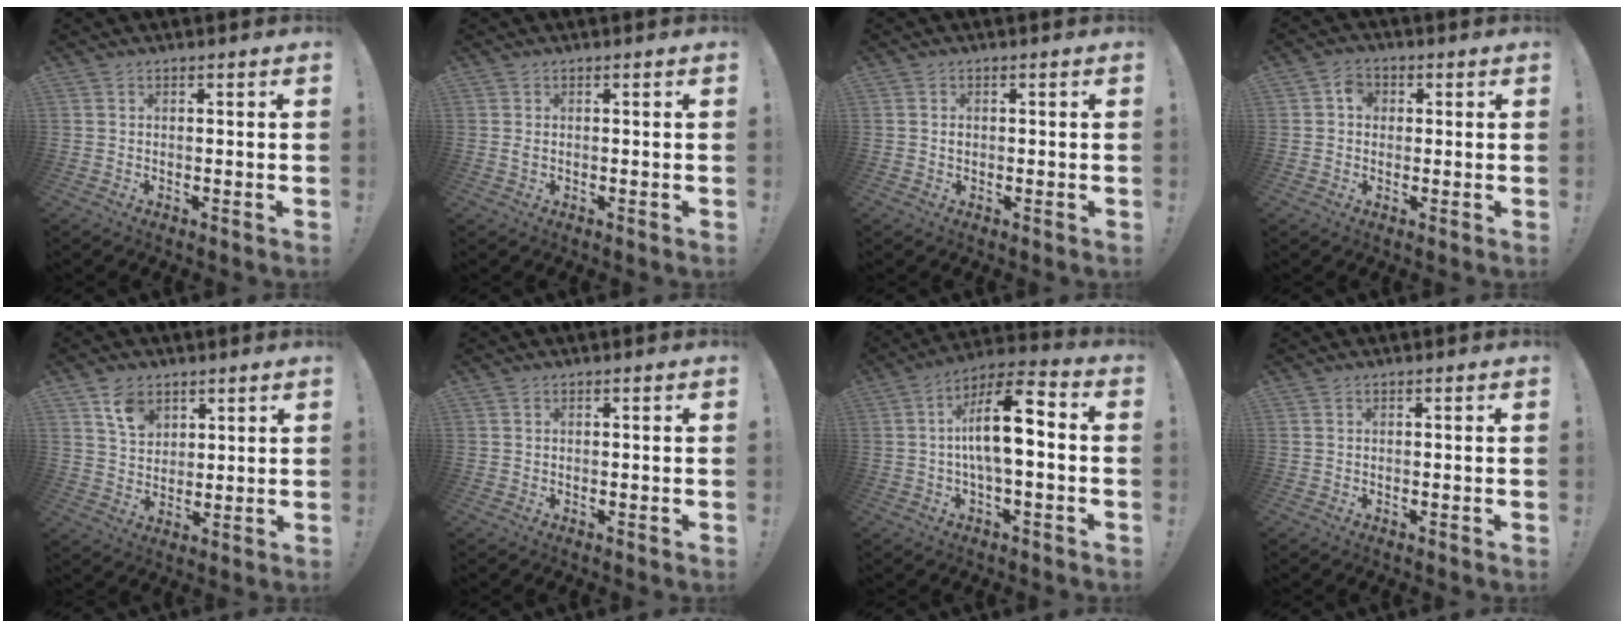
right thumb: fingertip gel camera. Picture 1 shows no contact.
{"total": 0.6, "force": [0.0, 0.3, 0.5], "torque": [-0.009, 0.001, 0.000]}
{"total": 0.7, "force": [0.0, 0.6, 0.2], "torque": [-0.006, 0.004, 0.000]}
{"total": 4.1, "force": [0.3, 3.5, 2.1], "torque": [-0.027, 0.006, 0.004]}
{"total": 8.1, "force": [4.9, 5.7, 2.9], "torque": [-0.048, -0.022, 0.094]}
{"total": 0.0}
{"total": 14.1, "force": [0.2, 4.5, 13.3], "torque": [-0.226, 0.005, -0.005]}
{"total": 0.0}